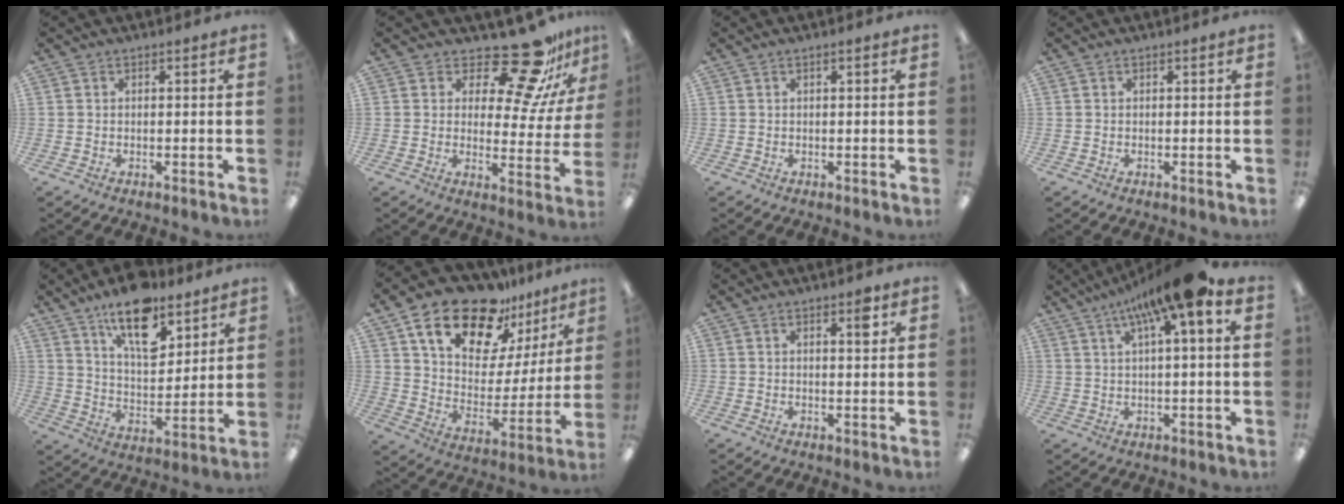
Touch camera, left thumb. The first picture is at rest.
{"total": 15.7, "force": [13.0, 4.5, 7.6], "torque": [-0.118, -0.105, 0.219]}
{"total": 0.6, "force": [0.2, 0.2, 0.6], "torque": [-0.010, 0.002, 0.002]}
{"total": 0.0}
{"total": 15.5, "force": [10.6, 7.1, 8.7], "torque": [-0.131, -0.055, 0.183]}
{"total": 20.0, "force": [14.8, 9.8, 9.3], "torque": [-0.168, -0.097, 0.262]}
{"total": 3.4, "force": [1.7, 1.0, 2.7], "torque": [-0.025, -0.009, 0.021]}
{"total": 12.7, "force": [6.6, 2.3, 10.6], "torque": [-0.183, -0.022, 0.109]}